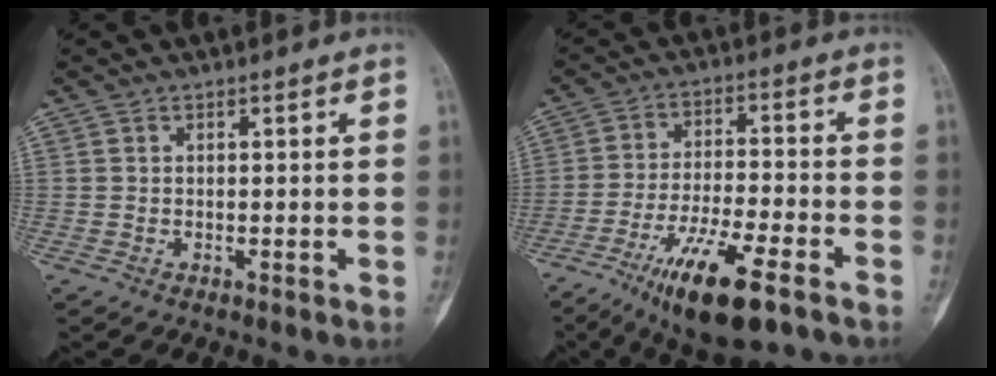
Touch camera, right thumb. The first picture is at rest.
{"total": 14.4, "force": [-8.4, 3.6, 11.1], "torque": [-0.202, 0.029, -0.140]}